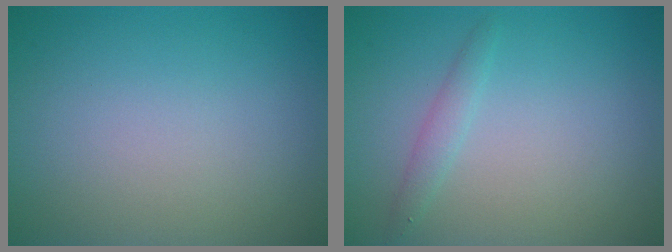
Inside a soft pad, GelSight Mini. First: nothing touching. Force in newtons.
{"total": 1.3, "press": 1.3, "slide": 0.1}